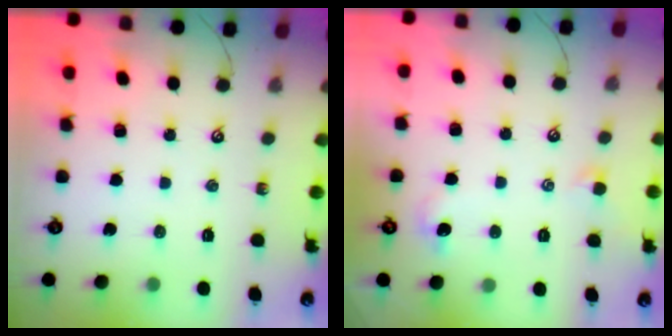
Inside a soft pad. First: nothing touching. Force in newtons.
{"total": 2.5, "press": 2.4, "slide": 0.9}